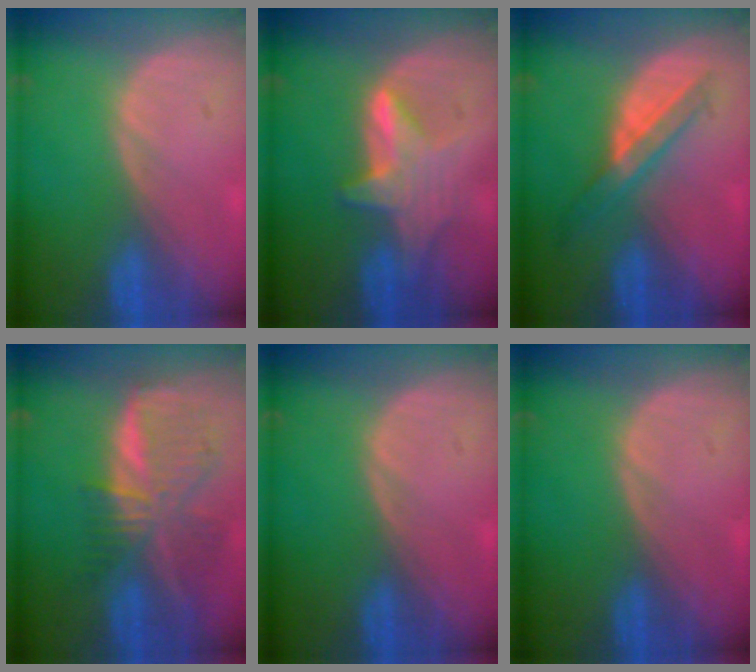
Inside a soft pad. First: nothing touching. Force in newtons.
{"total": 6.2, "press": 6.0, "slide": 1.3}
{"total": 6.1, "press": 5.6, "slide": 2.5}
{"total": 9.1, "press": 8.0, "slide": 4.5}
{"total": 0.0}
{"total": 0.0}